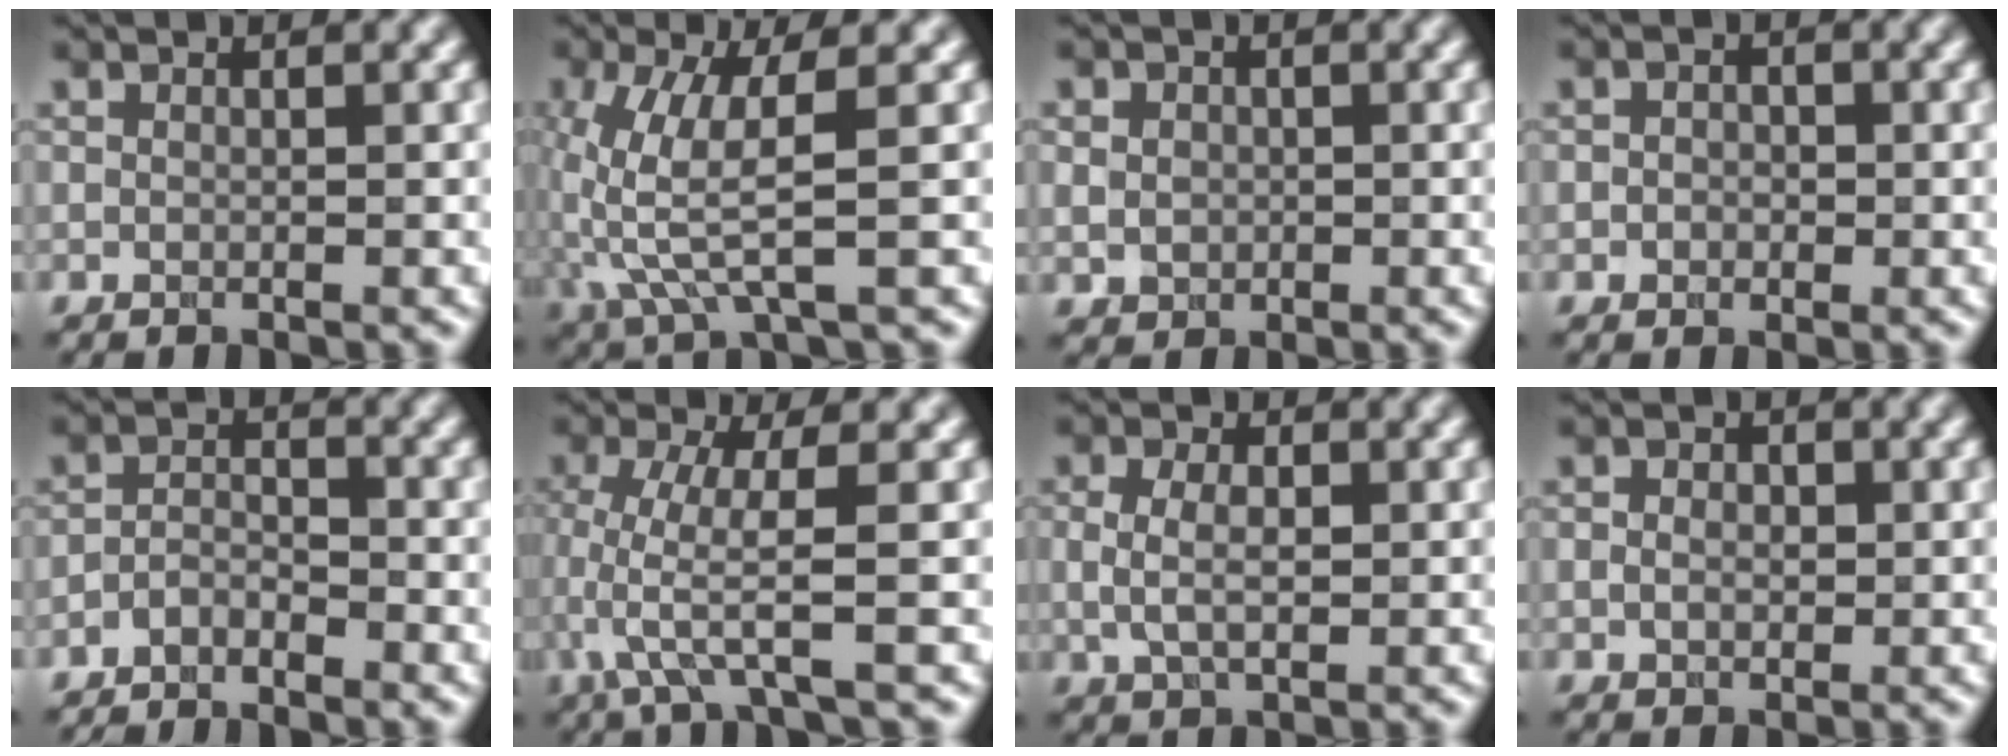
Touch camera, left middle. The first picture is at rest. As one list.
[{"total": 5.9, "force": [-0.4, 1.5, 5.6], "torque": [-0.140, -0.004, -0.003]}, {"total": 2.3, "force": [0.1, 2.0, 1.0], "torque": [-0.014, 0.002, 0.001]}, {"total": 1.4, "force": [-0.2, 1.1, 0.7], "torque": [-0.010, -0.002, -0.007]}, {"total": 2.3, "force": [-1.9, 0.8, 0.9], "torque": [-0.019, 0.004, -0.043]}, {"total": 5.2, "force": [-0.8, 1.0, 5.0], "torque": [-0.106, -0.005, -0.019]}, {"total": 3.7, "force": [0.2, 2.3, 2.9], "torque": [-0.067, 0.001, 0.007]}, {"total": 2.9, "force": [0.3, 2.3, 1.8], "torque": [-0.017, 0.009, -0.013]}]